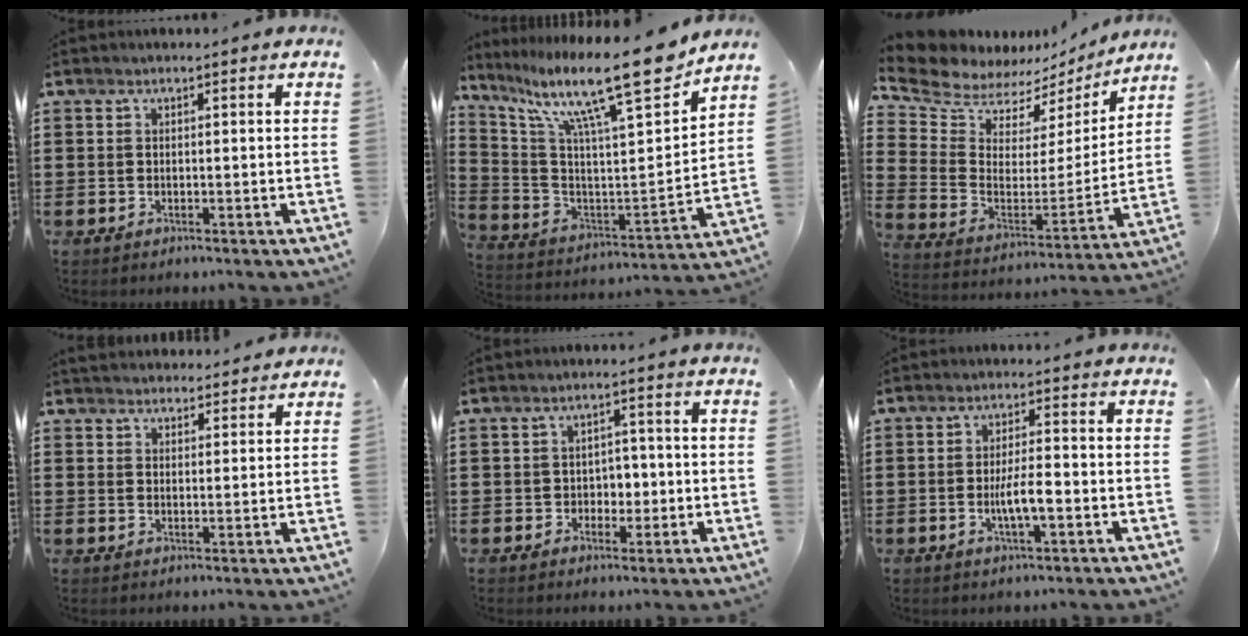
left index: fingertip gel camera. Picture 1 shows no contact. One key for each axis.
{"total": 15.9, "fx": 12.3, "fy": 1.4, "fz": 10.0, "tx": -0.189, "ty": -0.086, "tz": 0.191}
{"total": 8.7, "fx": 8.0, "fy": 3.0, "fz": 1.2, "tx": -0.076, "ty": -0.058, "tz": 0.142}
{"total": 3.0, "fx": 3.0, "fy": 0.6, "fz": -0.1, "tx": -0.007, "ty": -0.006, "tz": 0.057}
{"total": 3.1, "fx": -0.4, "fy": 2.8, "fz": 1.3, "tx": -0.029, "ty": 0.005, "tz": -0.017}
{"total": 4.9, "fx": -1.3, "fy": 1.2, "fz": 4.6, "tx": -0.085, "ty": 0.004, "tz": -0.024}